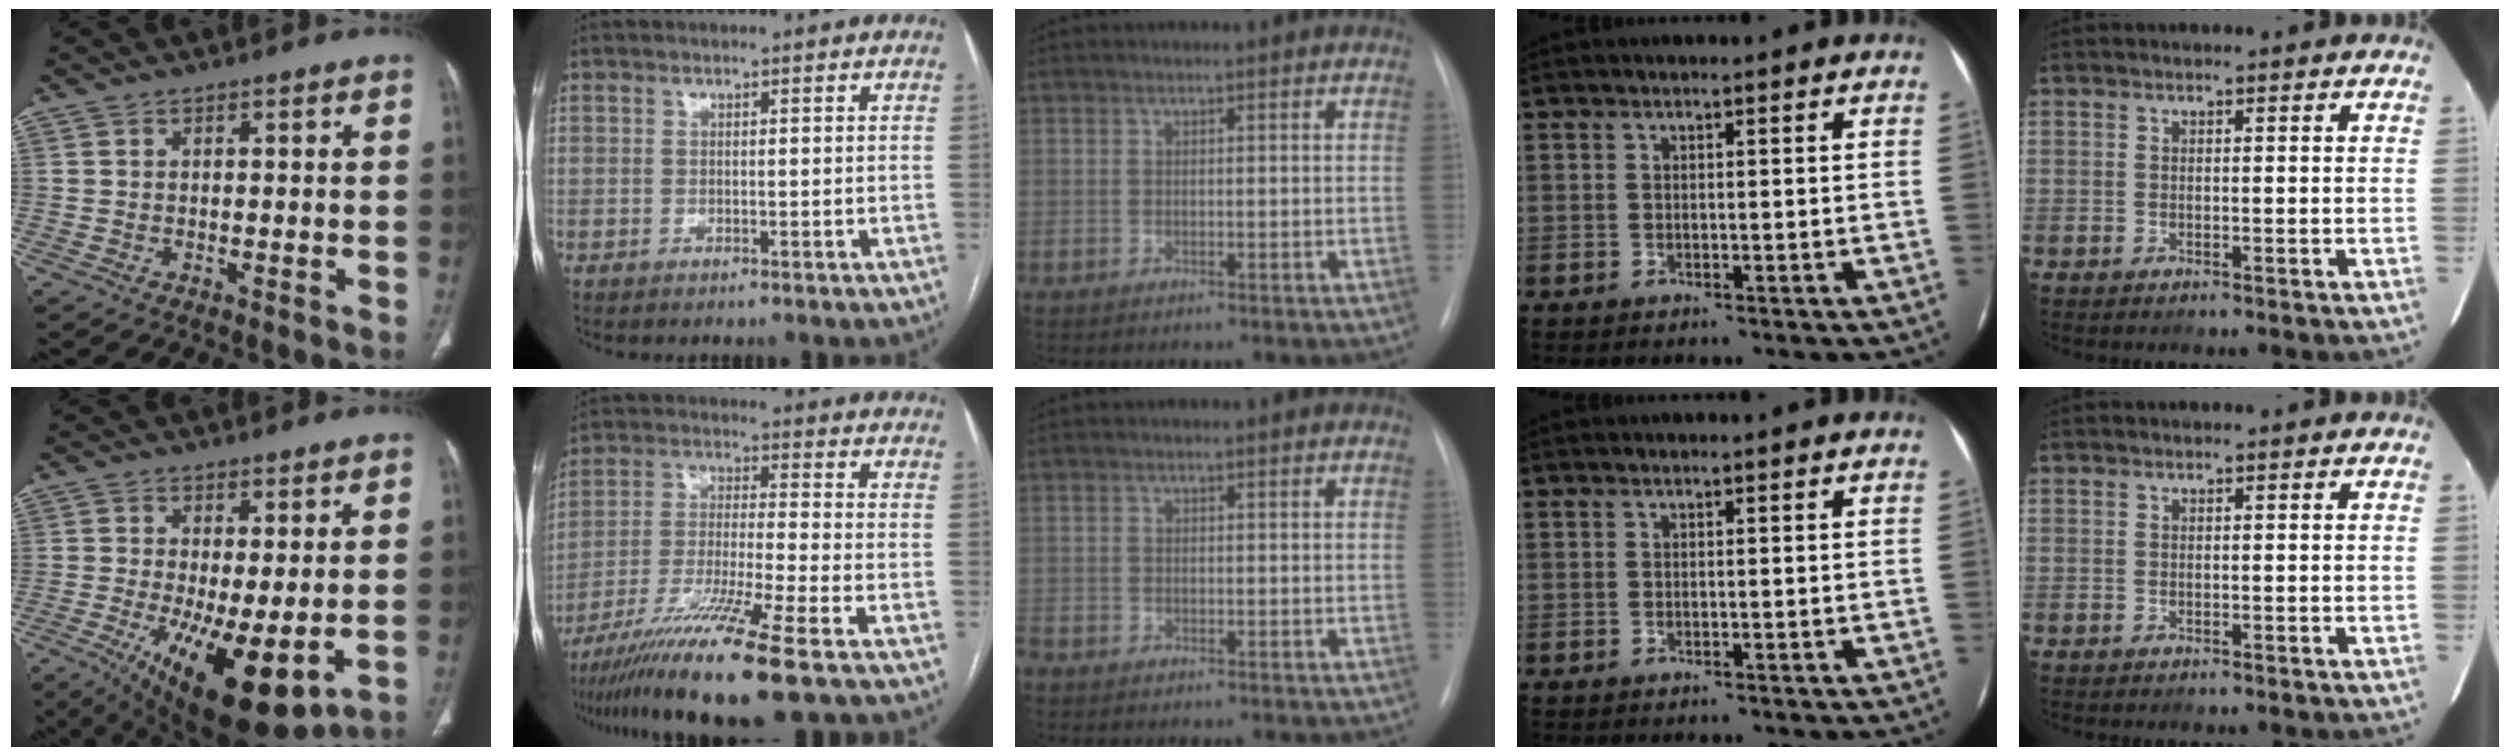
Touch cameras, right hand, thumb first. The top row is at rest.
{"thumb": {"total": 16.5, "force": [-4.2, 6.0, 14.8], "torque": [-0.238, -0.029, -0.046]}, "index": {"total": 14.8, "force": [-10.0, -1.6, 10.8], "torque": [-0.214, -0.039, -0.181]}, "middle": {"total": 2.2, "force": [-1.7, 1.2, 0.6], "torque": [-0.013, -0.001, -0.029]}}